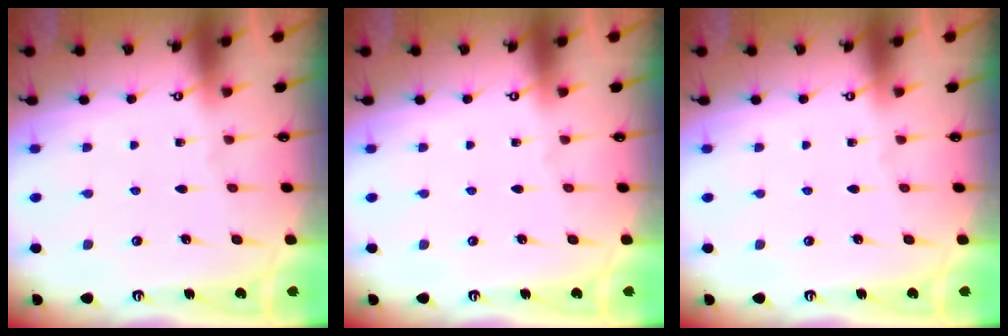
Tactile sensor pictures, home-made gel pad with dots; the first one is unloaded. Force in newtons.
{"total": 0.0}
{"total": 0.0}